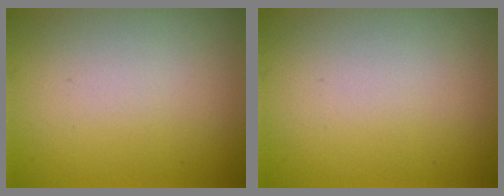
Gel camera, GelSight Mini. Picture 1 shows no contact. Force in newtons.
{"total": 0.0}